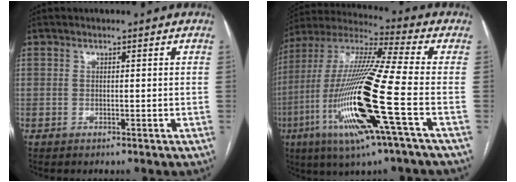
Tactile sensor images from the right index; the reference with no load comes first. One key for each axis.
{"total": 21.1, "fx": -6.3, "fy": 0.3, "fz": 20.1, "tx": -0.436, "ty": -0.026, "tz": -0.129}